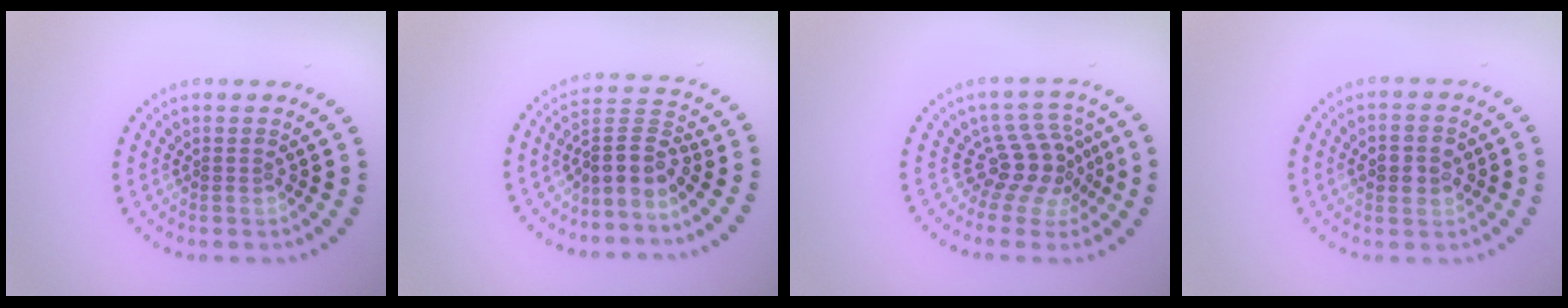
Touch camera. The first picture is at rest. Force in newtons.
{"total": 3.2, "press": 2.4, "slide": 2.1}
{"total": 3.7, "press": 2.6, "slide": 2.6}
{"total": 3.3, "press": 3.3, "slide": 0.5}